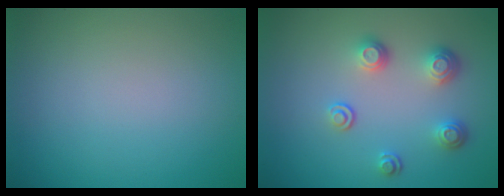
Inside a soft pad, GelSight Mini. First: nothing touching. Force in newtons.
{"total": 3.2, "press": 2.5, "slide": 2.0}